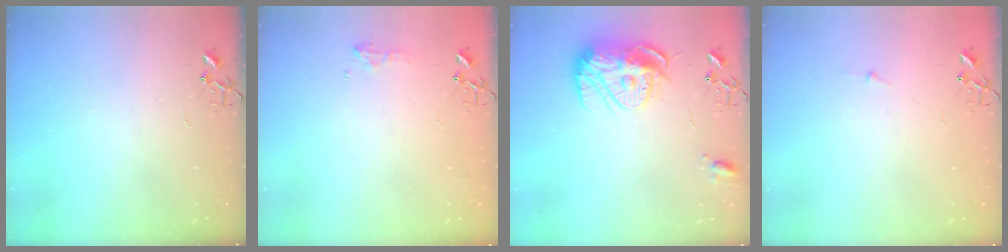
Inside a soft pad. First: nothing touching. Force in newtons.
{"total": 7.6, "press": 7.6, "slide": 0.8}
{"total": 14.9, "press": 14.9, "slide": 1.4}
{"total": 2.7, "press": 2.7, "slide": 0.3}